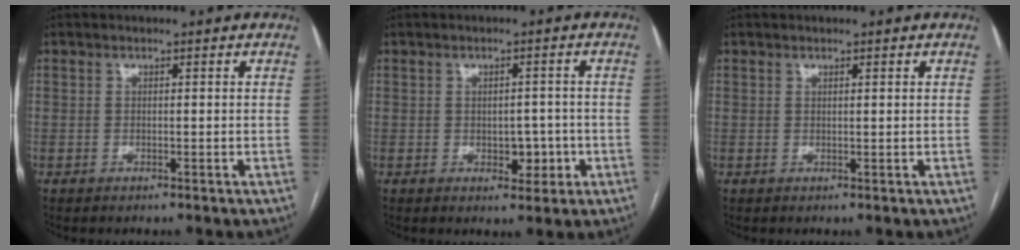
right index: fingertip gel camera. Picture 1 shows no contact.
{"total": 3.8, "force": [-1.0, 2.4, 2.7], "torque": [-0.028, 0.006, -0.005]}
{"total": 0.5, "force": [0.4, 0.0, 0.3], "torque": [-0.008, 0.000, 0.006]}